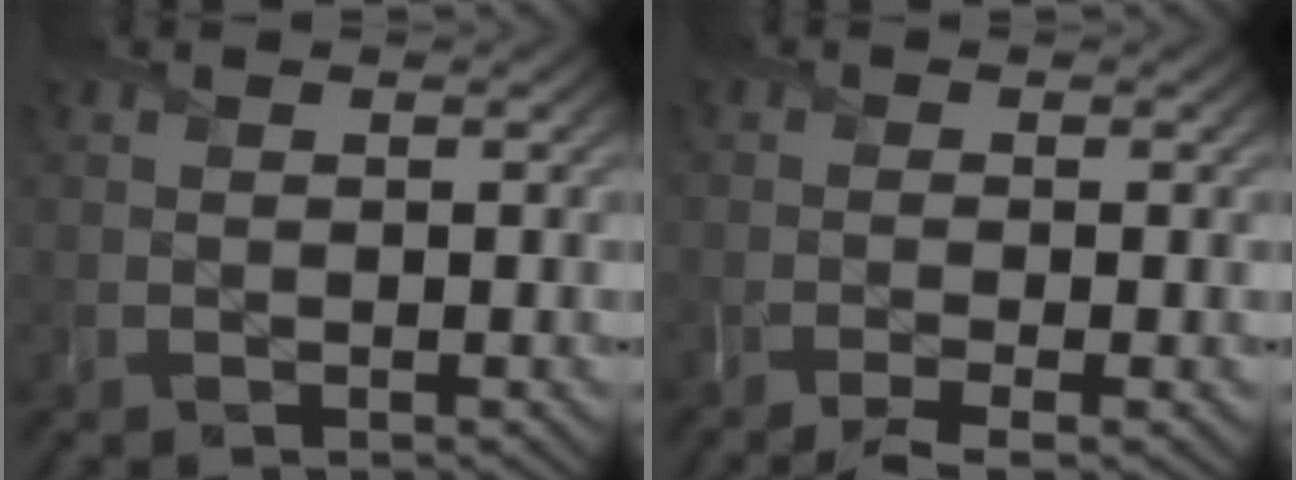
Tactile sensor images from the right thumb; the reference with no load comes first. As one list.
[{"total": 2.4, "force": [-1.7, 0.3, 1.7], "torque": [-0.022, -0.002, -0.044]}]